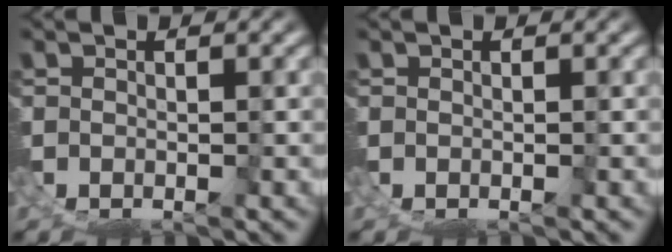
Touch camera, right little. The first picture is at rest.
{"total": 0.0}